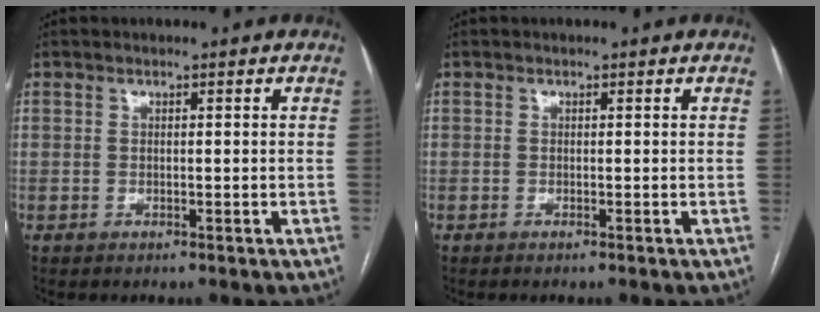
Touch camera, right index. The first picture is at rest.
{"total": 0.0}